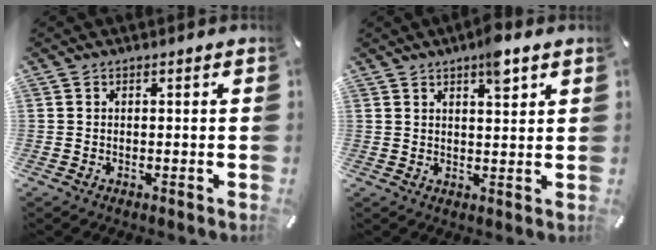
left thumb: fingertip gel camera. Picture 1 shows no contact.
{"total": 5.7, "force": [3.8, 1.6, 3.9], "torque": [-0.054, -0.019, 0.061]}